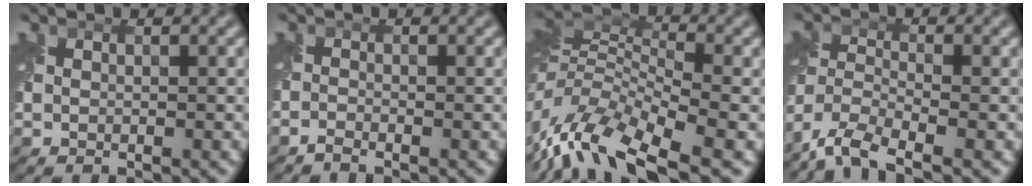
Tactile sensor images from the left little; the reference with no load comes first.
{"total": 0.9, "force": [-0.9, 0.0, 0.3], "torque": [-0.006, -0.006, -0.025]}
{"total": 11.0, "force": [-5.7, 4.4, 8.3], "torque": [-0.165, 0.000, -0.115]}
{"total": 6.0, "force": [-4.8, 1.5, 3.2], "torque": [-0.068, -0.011, -0.105]}